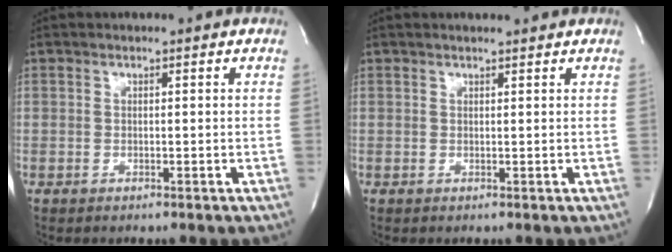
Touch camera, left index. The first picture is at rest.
{"total": 2.3, "force": [2.1, 0.3, 1.0], "torque": [-0.018, 0.010, 0.027]}